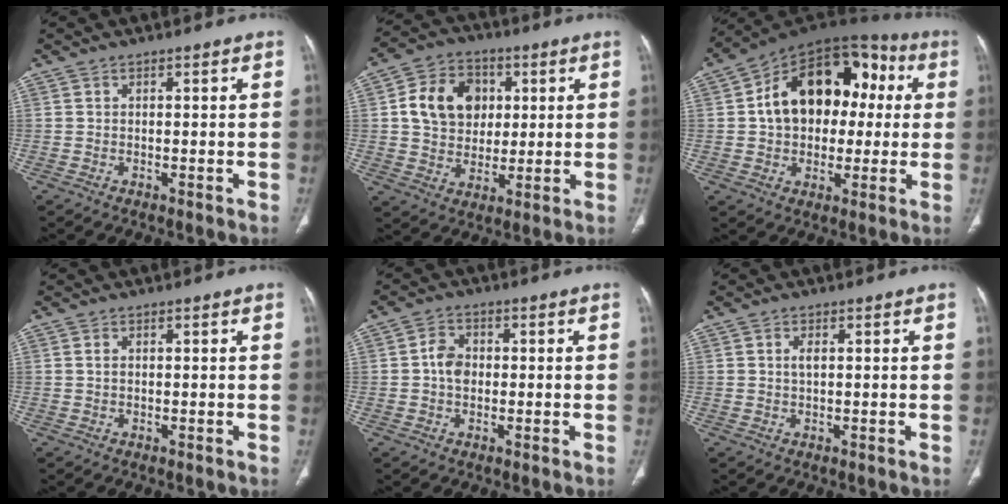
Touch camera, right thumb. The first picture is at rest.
{"total": 13.2, "force": [2.8, 10.6, 7.4], "torque": [-0.096, 0.003, 0.048]}
{"total": 21.5, "force": [2.5, 14.8, 15.4], "torque": [-0.201, 0.039, 0.035]}
{"total": 0.8, "force": [0.1, 0.5, 0.6], "torque": [-0.014, 0.003, 0.004]}
{"total": 4.3, "force": [-0.1, 3.3, 2.8], "torque": [-0.040, 0.010, -0.008]}
{"total": 1.7, "force": [0.4, 0.9, 1.4], "torque": [-0.028, 0.003, 0.008]}